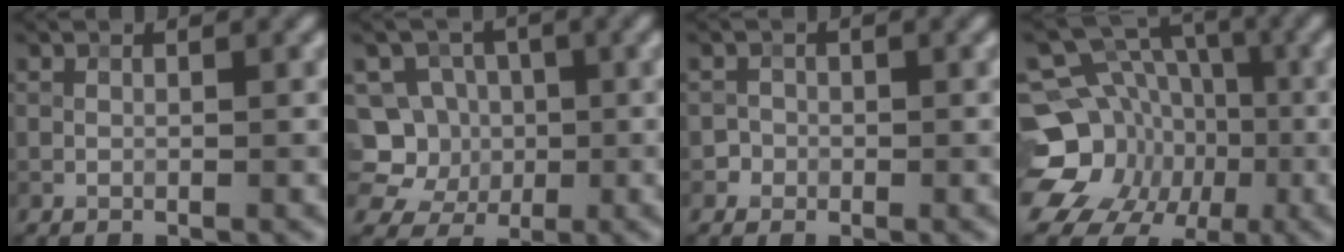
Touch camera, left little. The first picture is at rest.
{"total": 6.4, "force": [-0.8, 6.0, 2.2], "torque": [-0.032, 0.026, -0.045]}
{"total": 1.2, "force": [-0.3, 1.1, -0.1], "torque": [0.017, 0.001, -0.004]}
{"total": 15.8, "force": [-5.1, 13.4, 6.5], "torque": [-0.141, -0.013, -0.090]}